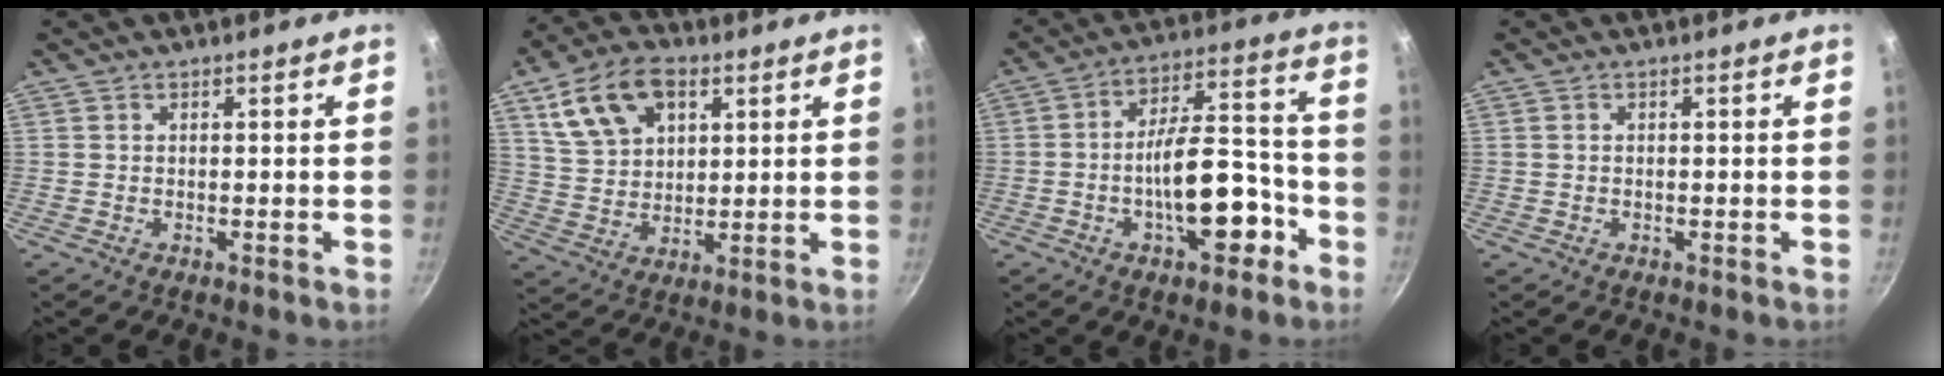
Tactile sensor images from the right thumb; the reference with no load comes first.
{"total": 13.8, "force": [6.0, 8.9, 8.8], "torque": [-0.145, -0.004, 0.113]}
{"total": 14.7, "force": [-5.5, 6.6, 11.9], "torque": [-0.148, 0.062, -0.083]}
{"total": 0.0}